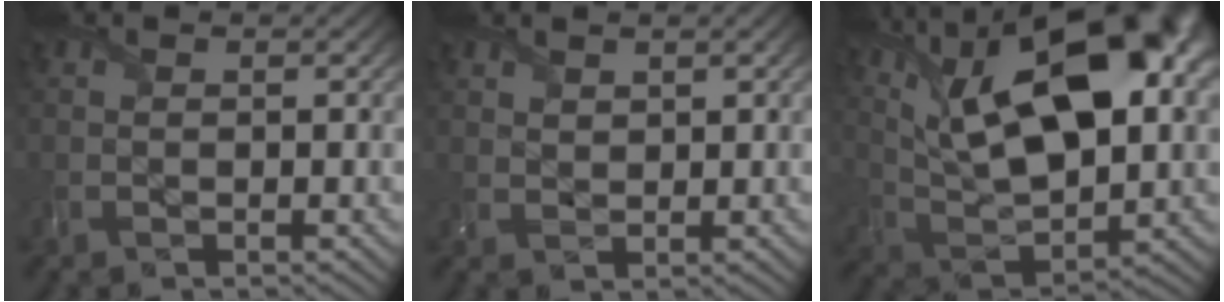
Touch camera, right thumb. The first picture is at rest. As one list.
[{"total": 1.8, "force": [1.4, 1.0, 0.6], "torque": [-0.018, -0.002, 0.033]}, {"total": 20.2, "force": [9.0, 10.0, 15.1], "torque": [-0.276, 0.046, 0.131]}]